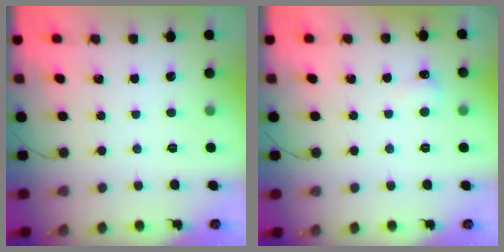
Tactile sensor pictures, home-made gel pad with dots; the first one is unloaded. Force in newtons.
{"total": 4.9, "press": 4.8, "slide": 1.3}